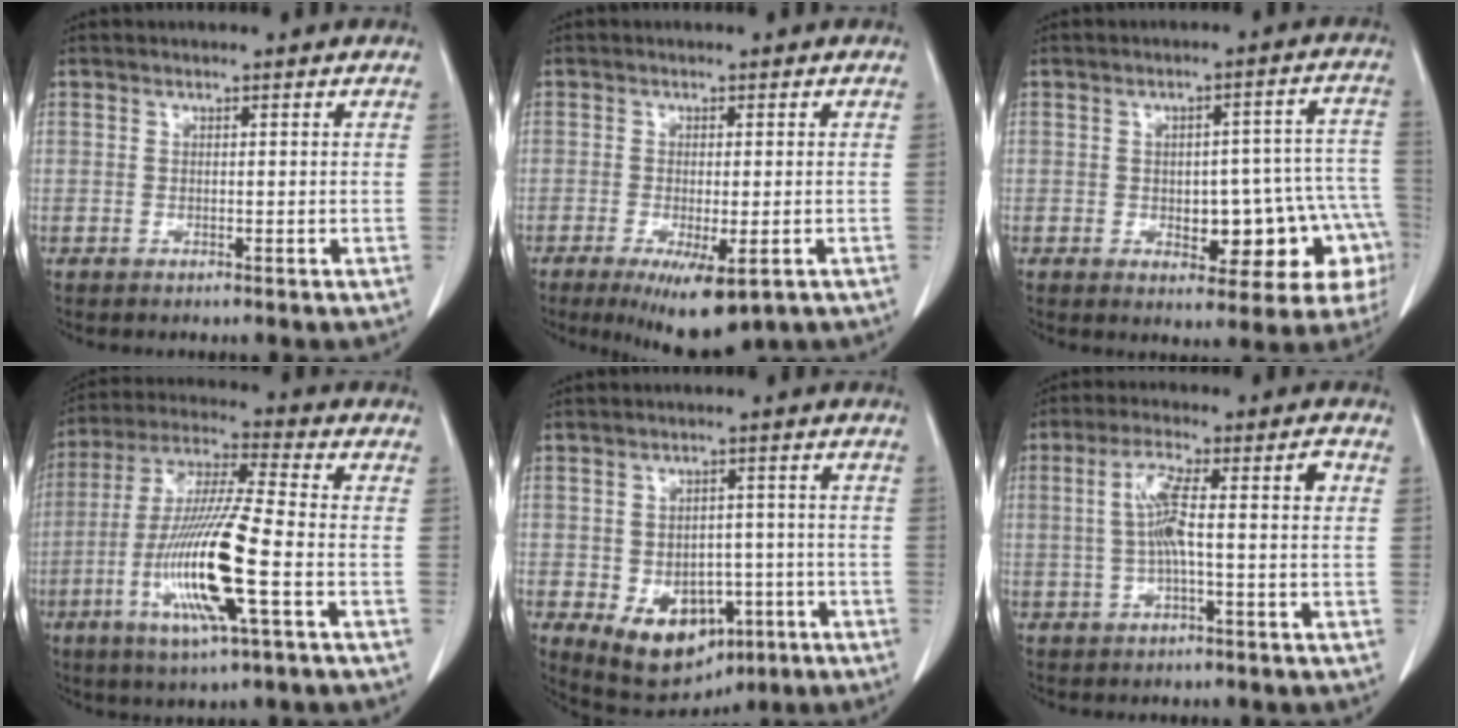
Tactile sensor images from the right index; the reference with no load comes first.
{"total": 8.1, "force": [-4.5, 2.1, 6.4], "torque": [-0.093, -0.020, -0.066]}
{"total": 14.5, "force": [-4.2, 6.4, 12.3], "torque": [-0.091, 0.043, -0.038]}
{"total": 16.1, "force": [-4.6, 0.8, 15.4], "torque": [-0.315, -0.016, -0.089]}
{"total": 10.6, "force": [-4.3, 7.2, 6.5], "torque": [-0.096, 0.005, -0.049]}
{"total": 7.8, "force": [0.3, 0.9, 7.8], "torque": [-0.146, 0.026, 0.006]}